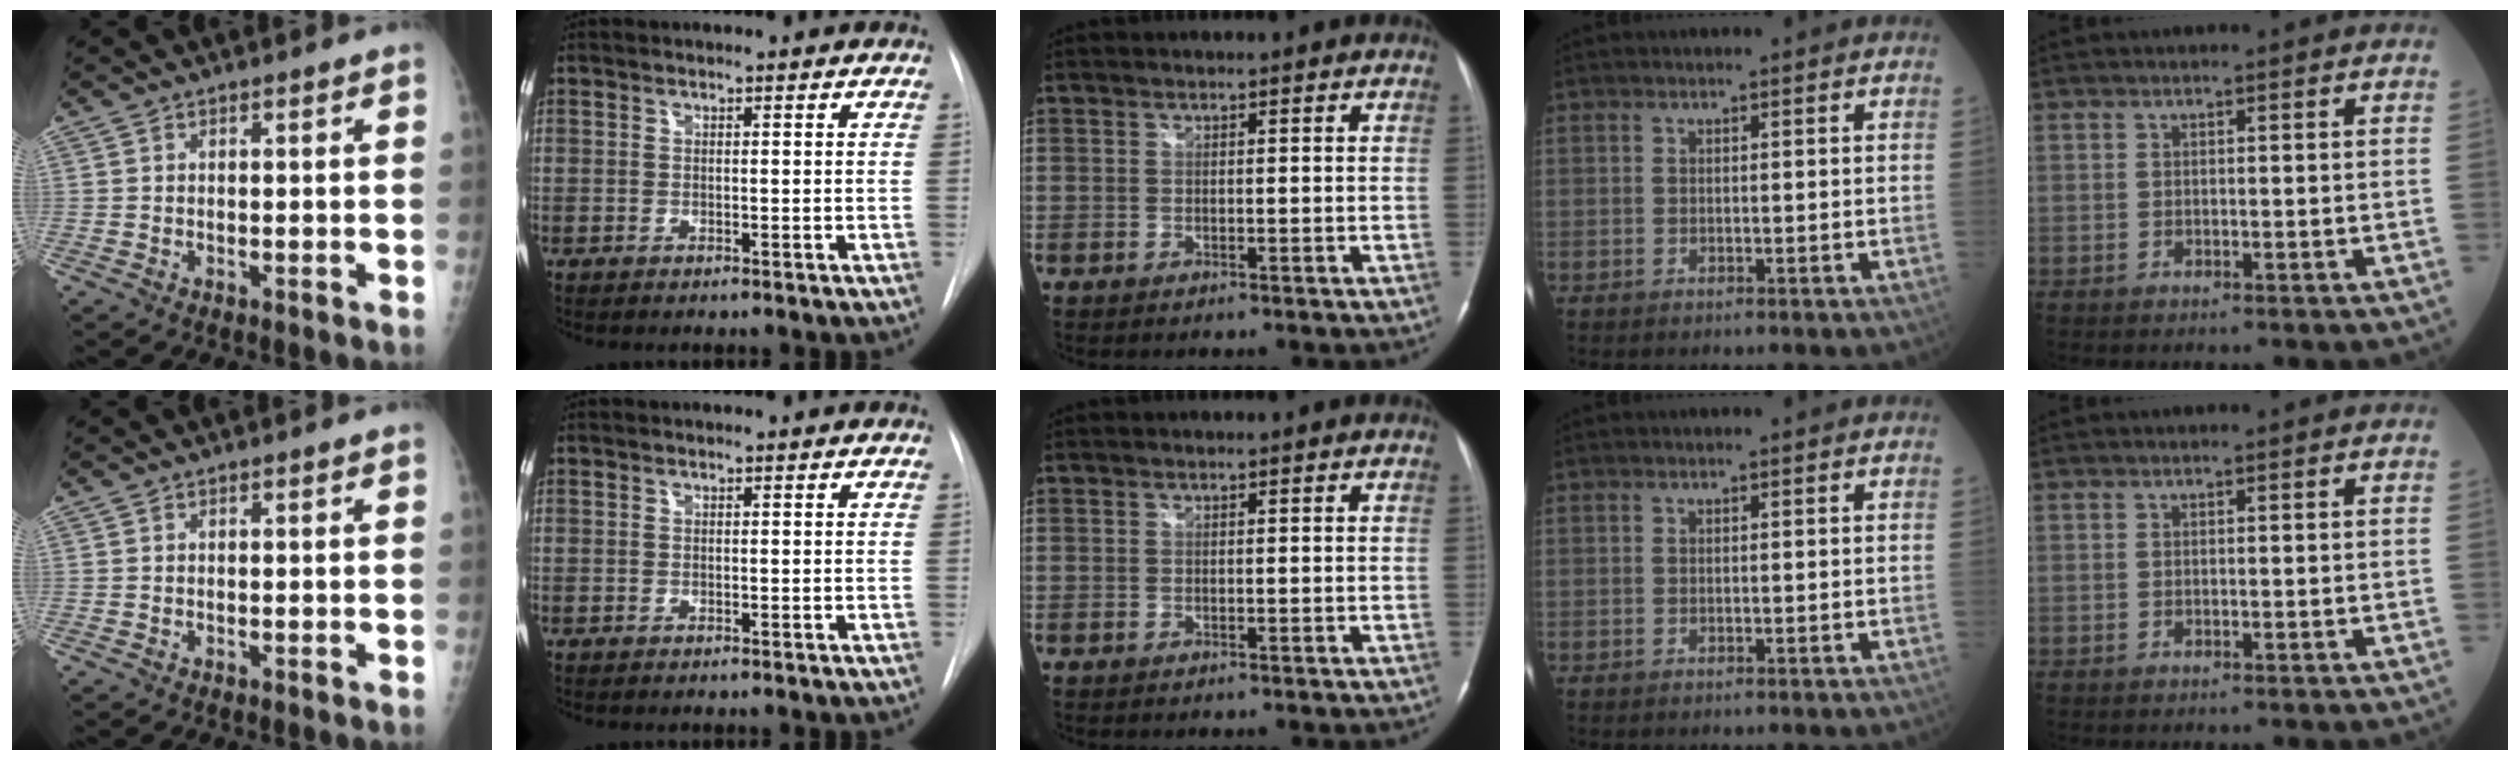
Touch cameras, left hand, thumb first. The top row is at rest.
{}